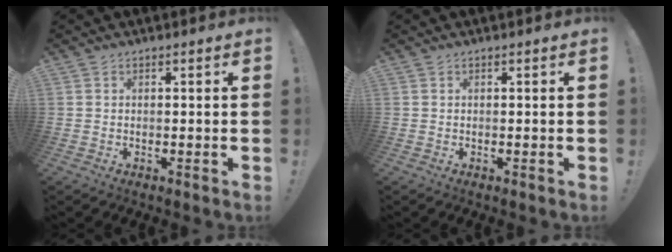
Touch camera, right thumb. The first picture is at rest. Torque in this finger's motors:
{"motor_torque": [0.00, 0.00, 0.00, 0.00, 0.00]}